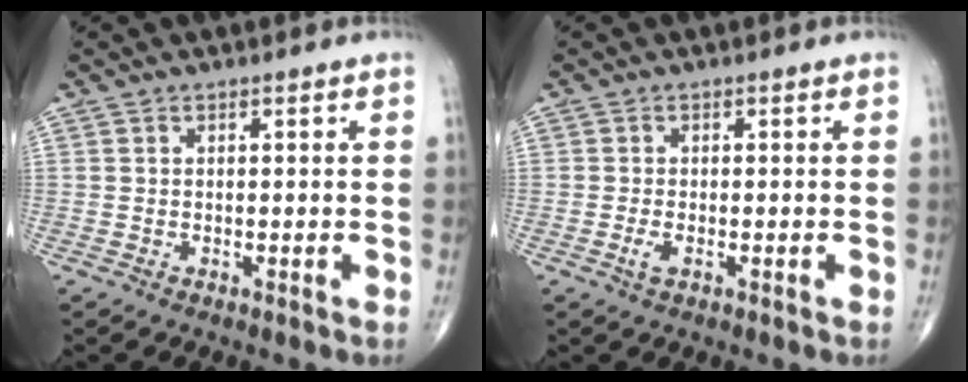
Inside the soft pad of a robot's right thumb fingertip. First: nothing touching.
{"total": 1.8, "force": [-0.6, 0.8, 1.5], "torque": [-0.035, -0.001, -0.013]}